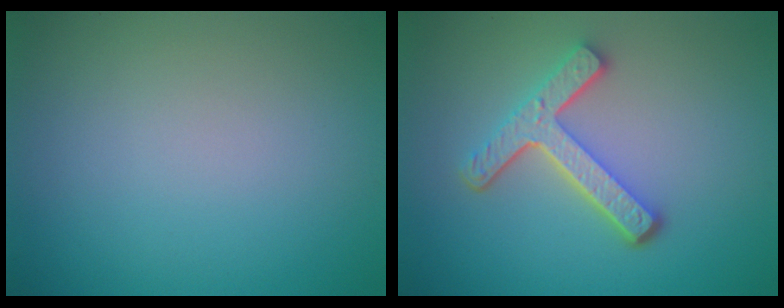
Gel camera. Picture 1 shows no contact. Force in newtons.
{"total": 4.8, "press": 3.6, "slide": 3.2}